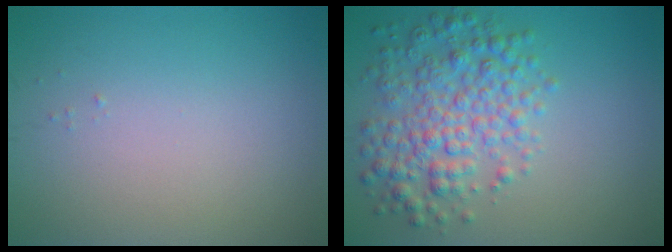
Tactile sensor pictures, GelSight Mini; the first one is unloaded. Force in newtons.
{"total": 5.5, "press": 5.5, "slide": 0.1}